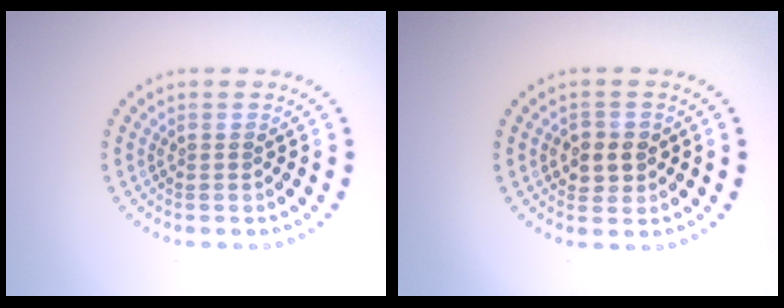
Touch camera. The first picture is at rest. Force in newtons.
{"total": 2.5, "press": 2.4, "slide": 0.6}